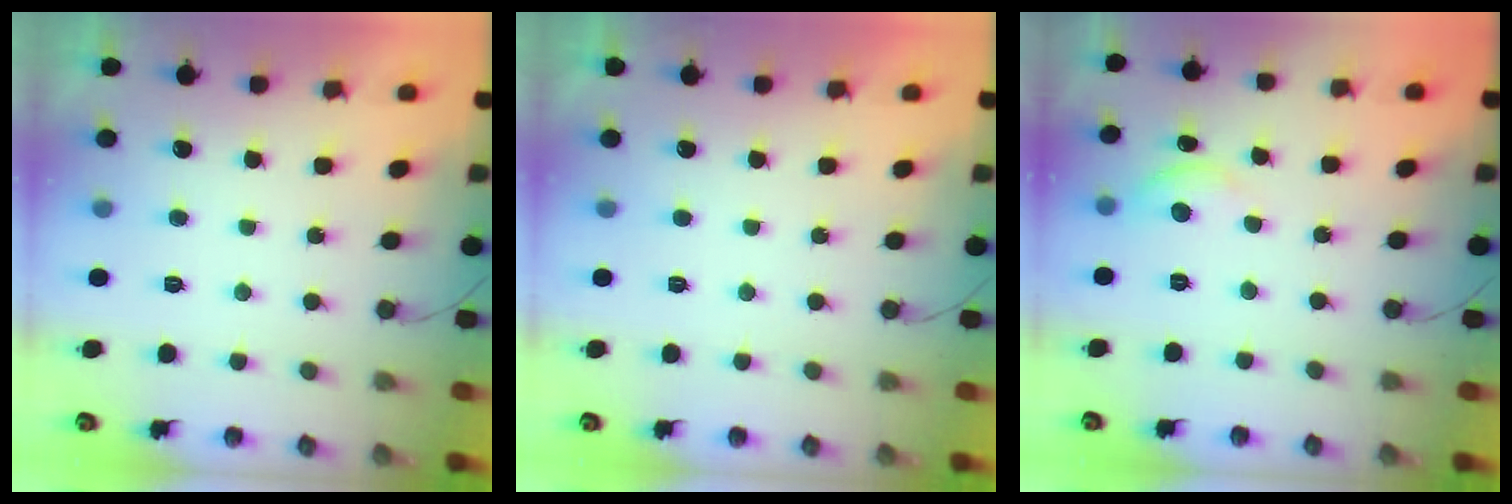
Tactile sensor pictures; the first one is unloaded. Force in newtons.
{"total": 0.0}
{"total": 5.8, "press": 5.7, "slide": 0.6}